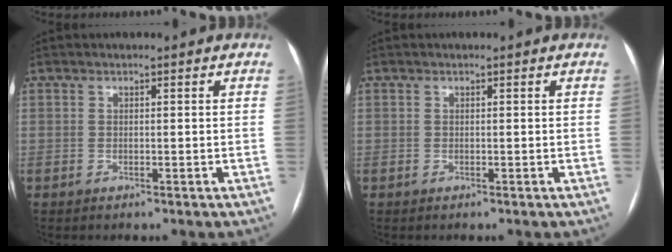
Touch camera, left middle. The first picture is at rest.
{"total": 0.0}